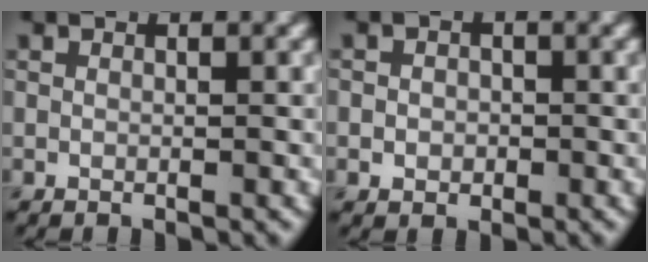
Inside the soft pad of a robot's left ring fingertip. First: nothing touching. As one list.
[{"total": 1.7, "force": [-0.2, 1.5, 0.8], "torque": [-0.003, -0.002, -0.008]}]